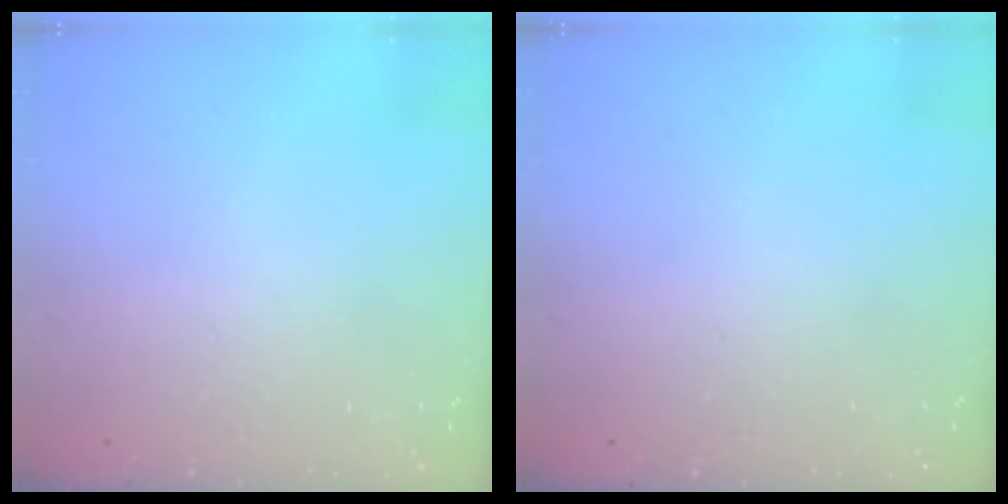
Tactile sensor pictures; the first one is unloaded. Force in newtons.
{"total": 0.0}